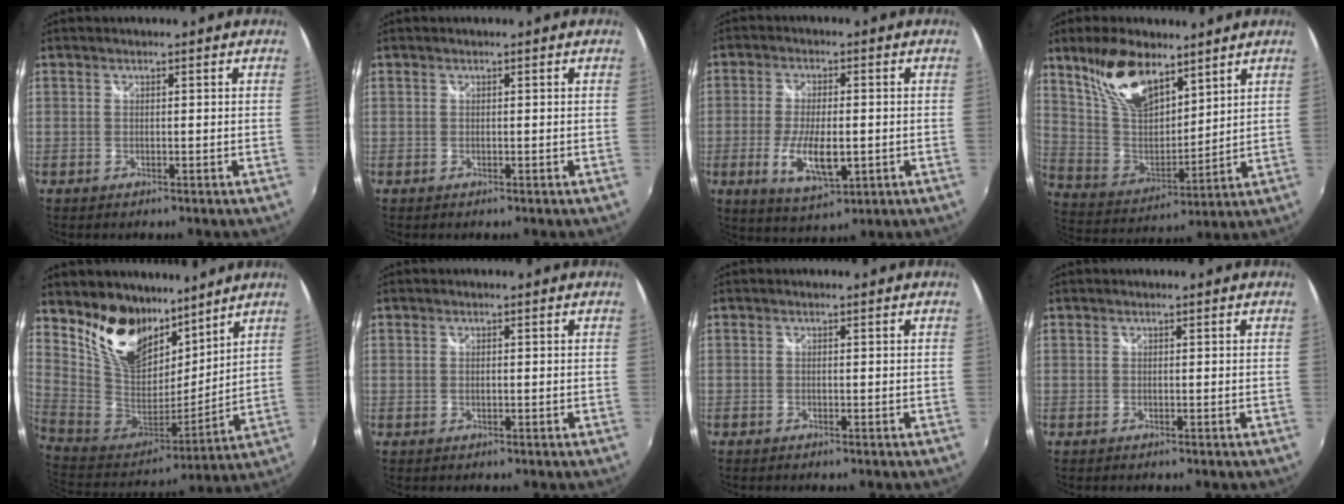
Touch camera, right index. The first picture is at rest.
{"total": 0.0}
{"total": 9.5, "force": [-2.3, 3.6, 8.5], "torque": [-0.168, -0.017, -0.037]}
{"total": 15.7, "force": [10.2, 7.2, 9.5], "torque": [-0.189, 0.015, 0.206]}
{"total": 17.1, "force": [11.7, 9.1, 8.4], "torque": [-0.182, 0.005, 0.232]}
{"total": 0.6, "force": [-0.1, 0.5, 0.4], "torque": [-0.009, -0.002, -0.001]}
{"total": 0.0}
{"total": 0.0}